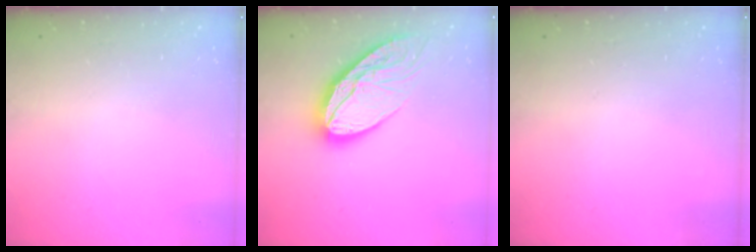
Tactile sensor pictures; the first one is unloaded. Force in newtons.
{"total": 16.7, "press": 16.7, "slide": 1.2}
{"total": 0.0}